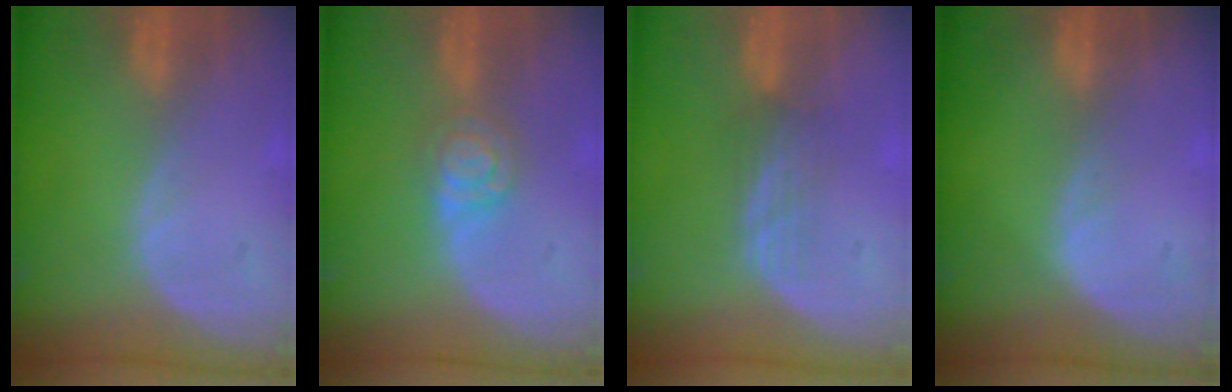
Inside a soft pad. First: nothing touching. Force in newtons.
{"total": 4.8, "press": 4.1, "slide": 2.4}
{"total": 2.9, "press": 2.6, "slide": 1.3}
{"total": 0.6, "press": 0.6, "slide": 0.1}